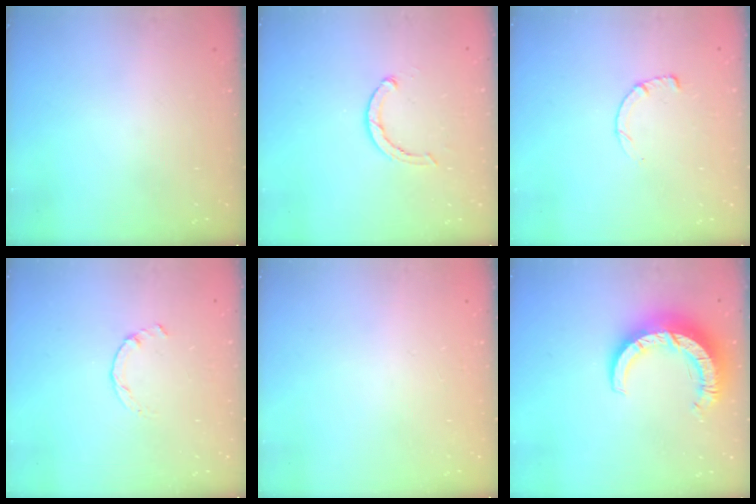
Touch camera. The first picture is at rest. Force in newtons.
{"total": 3.5, "press": 3.4, "slide": 0.7}
{"total": 3.0, "press": 3.0, "slide": 0.3}
{"total": 0.0}
{"total": 2.5, "press": 2.5, "slide": 0.2}
{"total": 11.2, "press": 11.2, "slide": 1.1}